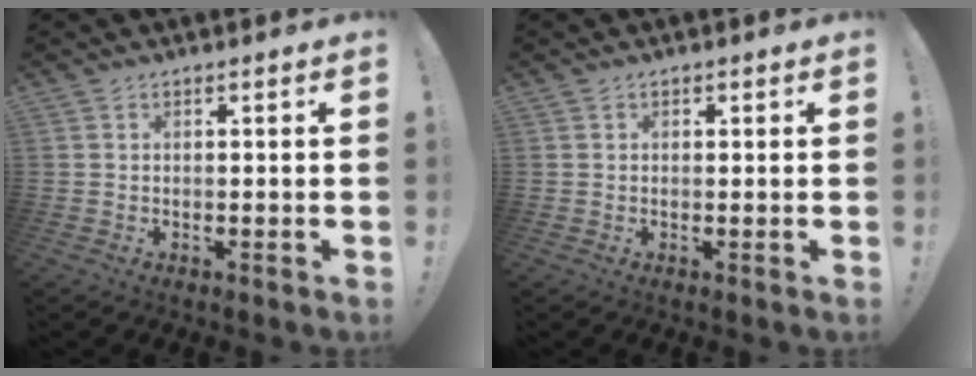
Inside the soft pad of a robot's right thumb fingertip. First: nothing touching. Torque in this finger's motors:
{"motor_torque": [0.03, 0.04, 0.05, 0.05, 0.00]}